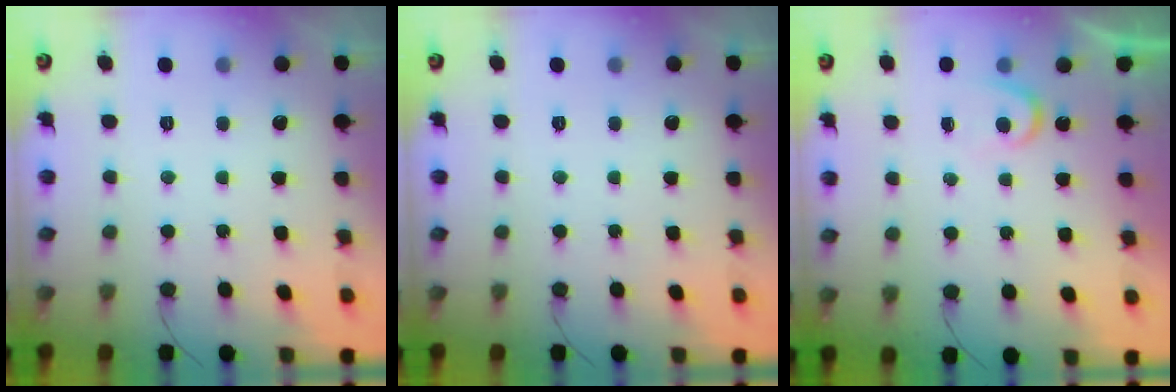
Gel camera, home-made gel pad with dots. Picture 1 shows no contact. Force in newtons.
{"total": 0.0}
{"total": 3.7, "press": 3.7, "slide": 0.4}